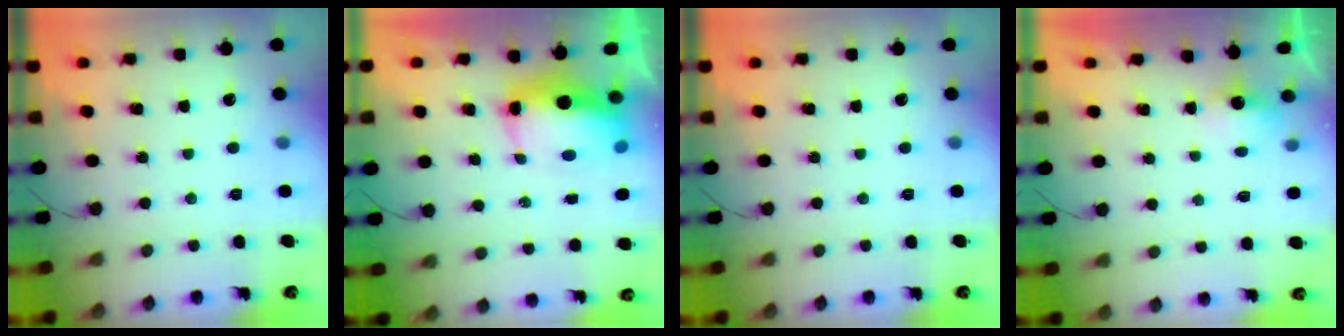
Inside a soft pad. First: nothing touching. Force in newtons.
{"total": 10.2, "press": 9.9, "slide": 2.2}
{"total": 0.0}
{"total": 2.0, "press": 1.8, "slide": 0.8}